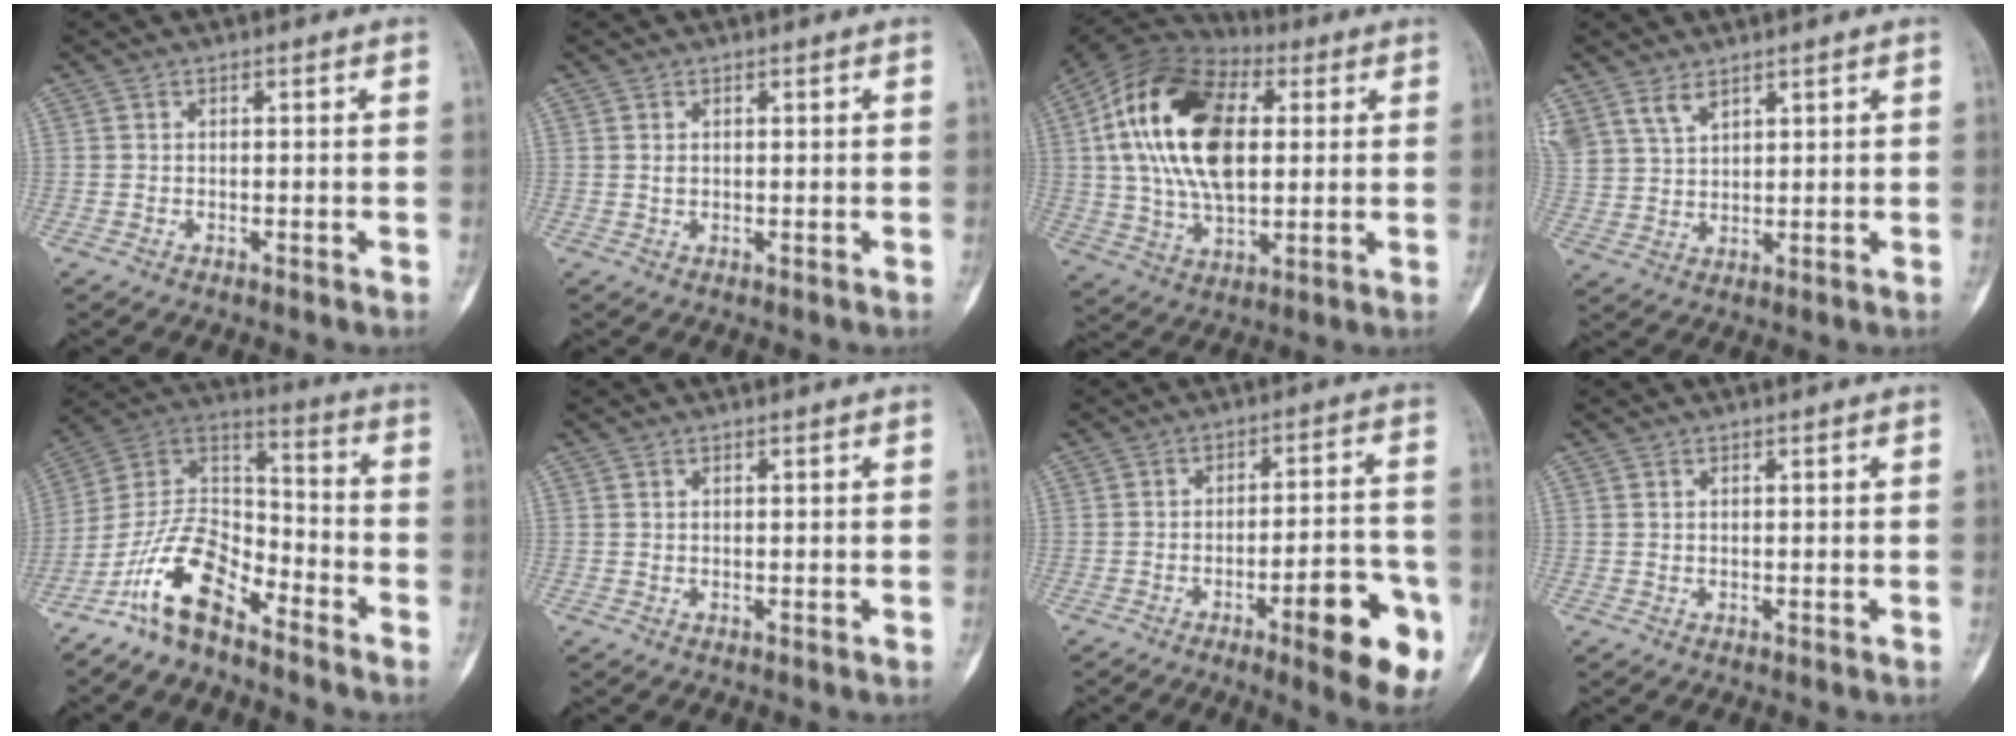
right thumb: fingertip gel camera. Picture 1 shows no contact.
{"total": 1.0, "force": [0.2, 0.7, 0.7], "torque": [-0.005, 0.005, 0.005]}
{"total": 22.7, "force": [4.1, 13.2, 18.0], "torque": [-0.320, 0.007, 0.065]}
{"total": 6.0, "force": [4.2, 3.2, 2.7], "torque": [-0.043, -0.009, 0.093]}
{"total": 13.7, "force": [-9.5, 5.9, 7.9], "torque": [-0.133, 0.091, -0.189]}
{"total": 0.0}
{"total": 15.0, "force": [-6.2, 4.2, 13.0], "torque": [-0.148, 0.027, -0.078]}
{"total": 0.0}